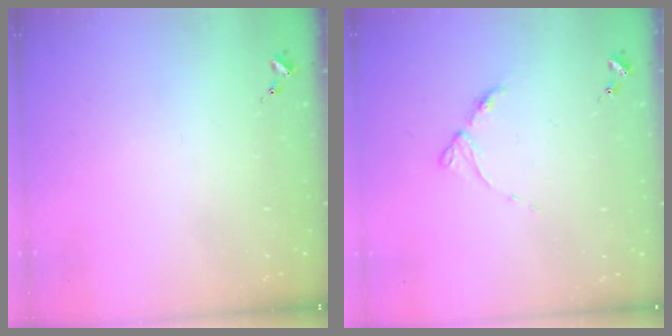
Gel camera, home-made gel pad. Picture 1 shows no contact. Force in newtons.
{"total": 5.2, "press": 5.1, "slide": 0.6}